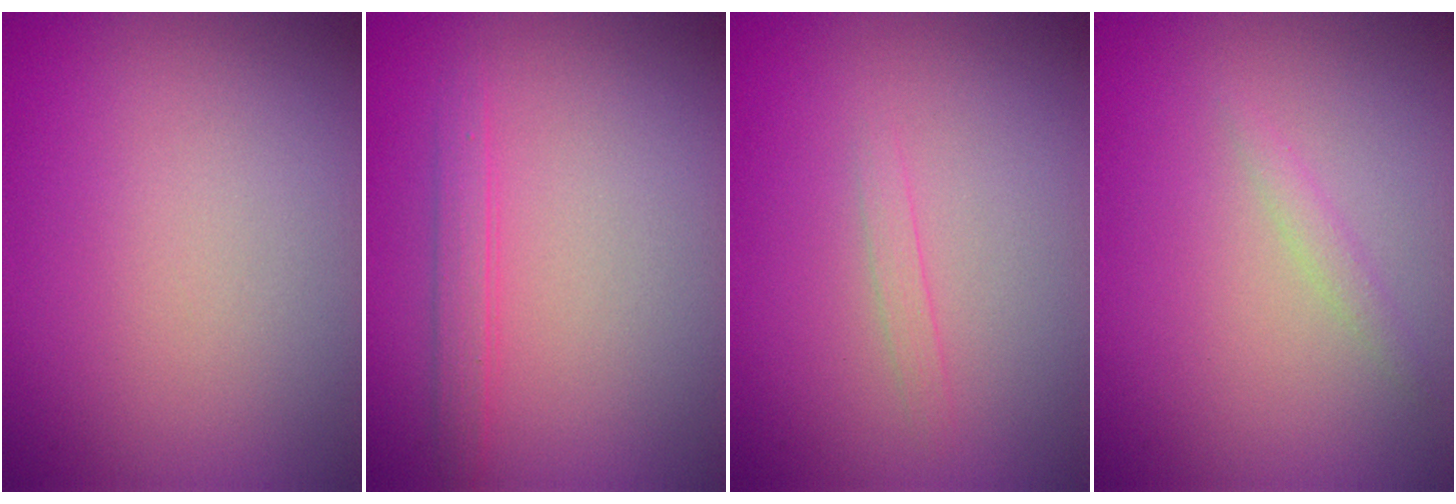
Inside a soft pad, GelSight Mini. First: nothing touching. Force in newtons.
{"total": 1.5, "press": 1.5, "slide": 0.1}
{"total": 0.8, "press": 0.8, "slide": 0.1}
{"total": 1.0, "press": 1.0, "slide": 0.0}